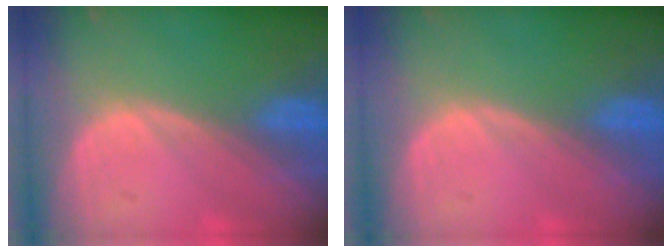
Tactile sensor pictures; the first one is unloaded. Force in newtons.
{"total": 0.0}